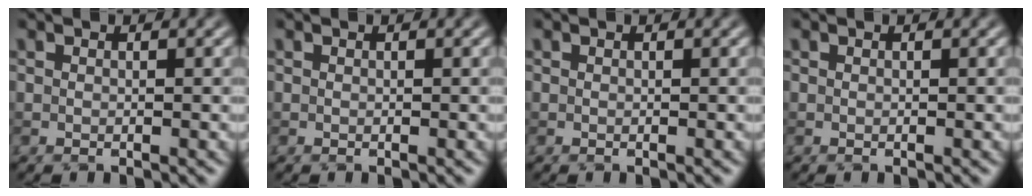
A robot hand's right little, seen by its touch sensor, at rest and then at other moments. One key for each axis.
{"total": 0.0}
{"total": 0.0}
{"total": 0.0}